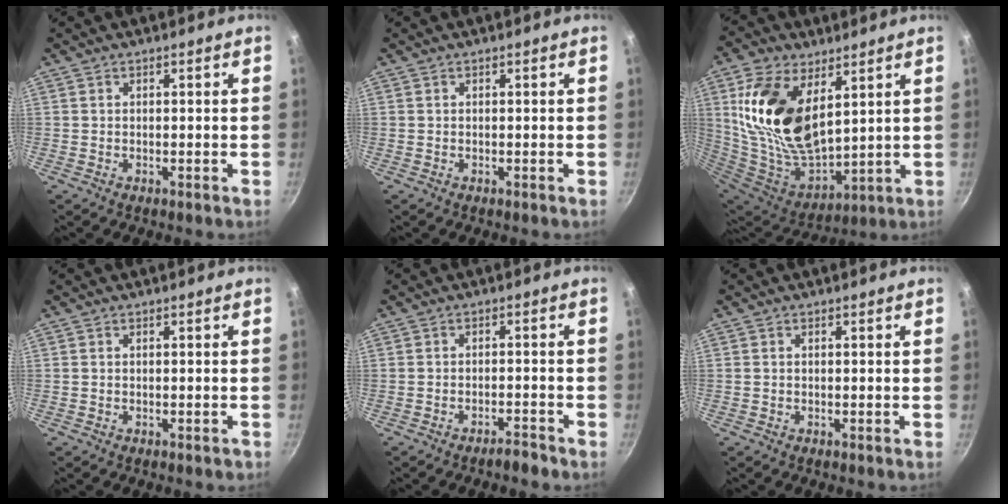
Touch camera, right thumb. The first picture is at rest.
{"total": 0.0}
{"total": 21.4, "force": [7.1, 11.8, 16.3], "torque": [-0.305, -0.051, 0.148]}
{"total": 0.6, "force": [-0.4, 0.2, 0.4], "torque": [-0.008, 0.004, -0.004]}
{"total": 2.6, "force": [-2.3, 0.5, 1.2], "torque": [-0.018, 0.025, -0.030]}
{"total": 0.0}